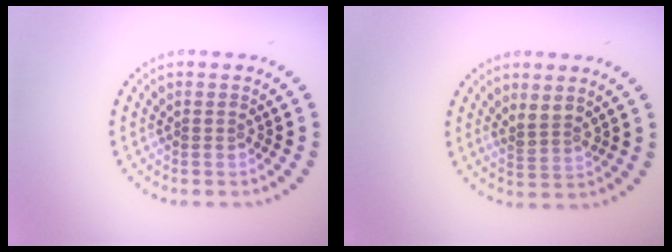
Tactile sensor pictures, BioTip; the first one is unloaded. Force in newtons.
{"total": 1.9, "press": 1.4, "slide": 1.2}